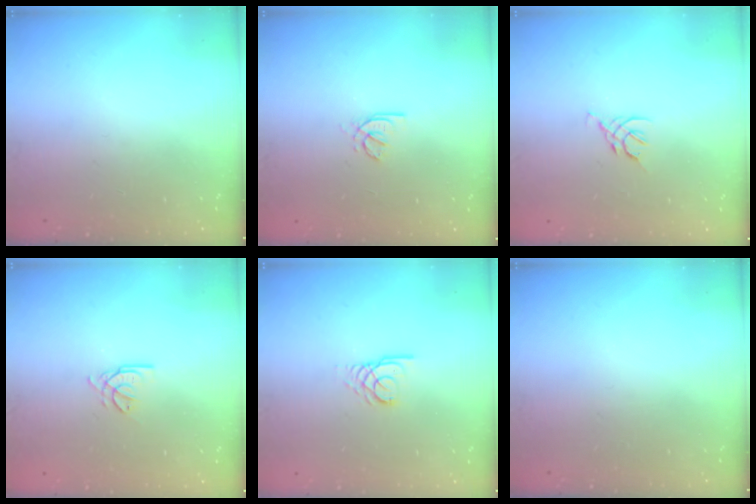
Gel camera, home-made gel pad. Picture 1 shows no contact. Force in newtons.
{"total": 2.1, "press": 2.1, "slide": 0.6}
{"total": 2.5, "press": 2.5, "slide": 0.7}
{"total": 2.6, "press": 2.6, "slide": 0.1}
{"total": 2.4, "press": 2.4, "slide": 0.1}
{"total": 0.0}